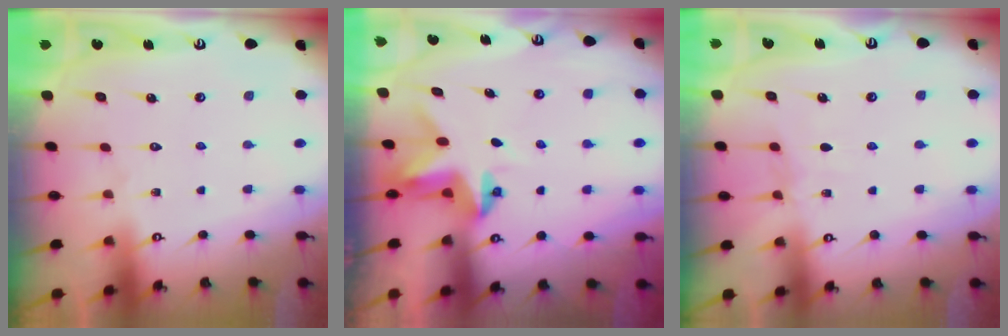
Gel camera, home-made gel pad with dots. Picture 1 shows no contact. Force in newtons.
{"total": 3.2, "press": 3.2, "slide": 0.1}
{"total": 3.6, "press": 3.6, "slide": 0.3}